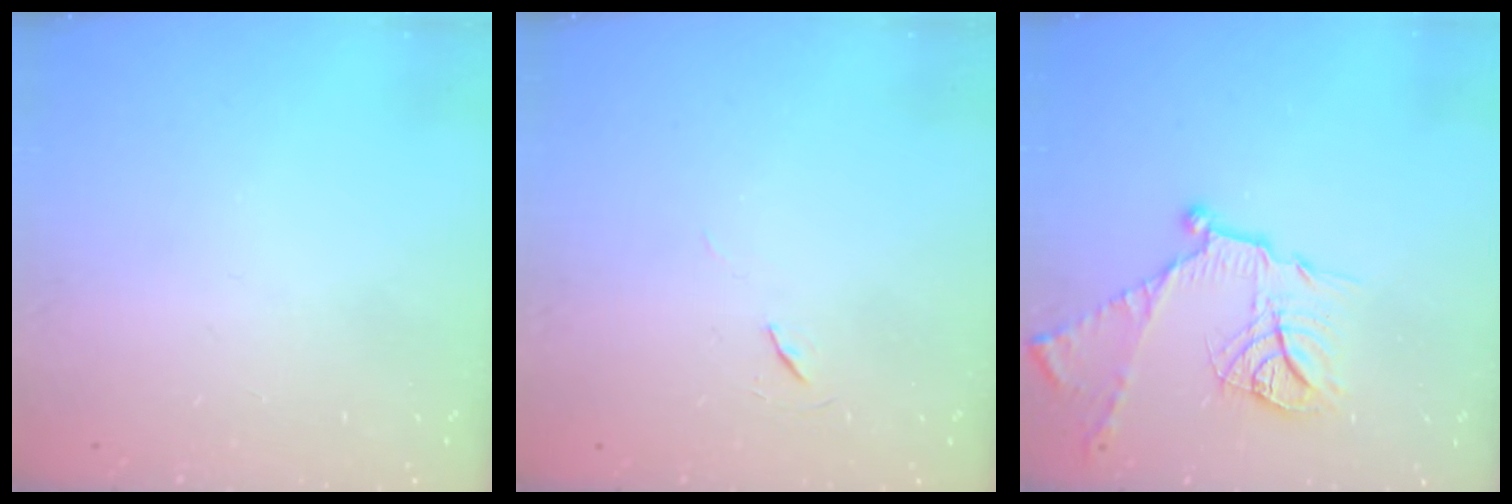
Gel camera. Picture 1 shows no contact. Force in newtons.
{"total": 5.7, "press": 5.2, "slide": 2.4}
{"total": 16.0, "press": 16.0, "slide": 1.4}